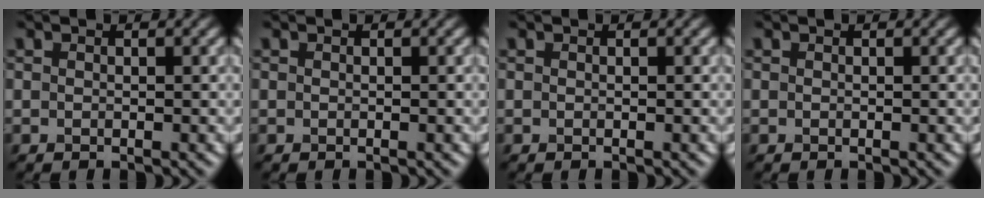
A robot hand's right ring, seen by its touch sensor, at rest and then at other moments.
{"total": 0.0}
{"total": 0.0}
{"total": 0.0}